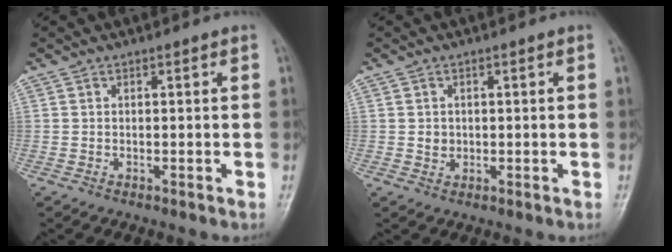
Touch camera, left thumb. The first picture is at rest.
{"total": 2.0, "force": [0.2, 1.8, 0.8], "torque": [-0.004, 0.001, 0.007]}